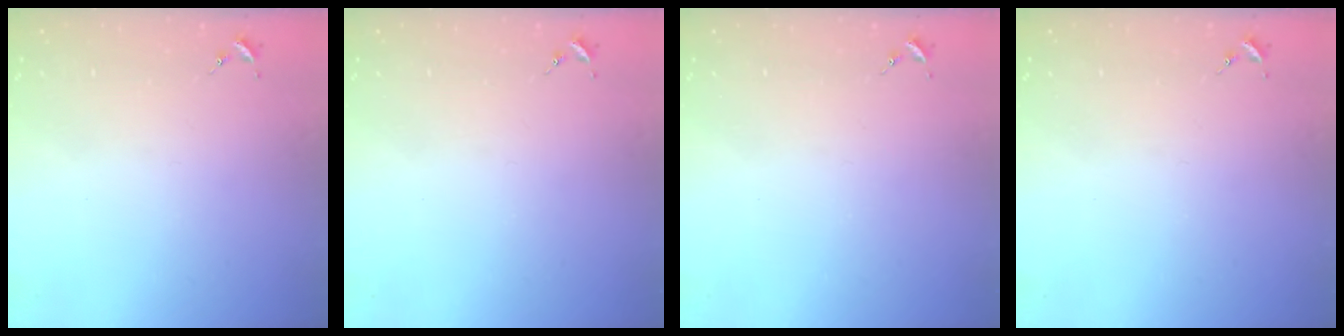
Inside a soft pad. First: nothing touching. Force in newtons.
{"total": 0.0}
{"total": 0.0}
{"total": 0.0}